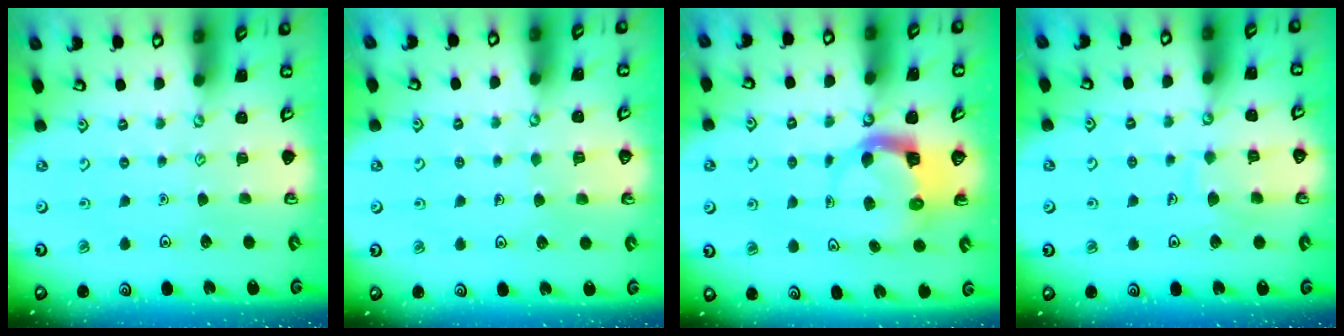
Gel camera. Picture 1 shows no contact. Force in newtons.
{"total": 4.0, "press": 4.0, "slide": 0.4}
{"total": 4.1, "press": 4.1, "slide": 0.3}
{"total": 6.9, "press": 6.9, "slide": 0.7}